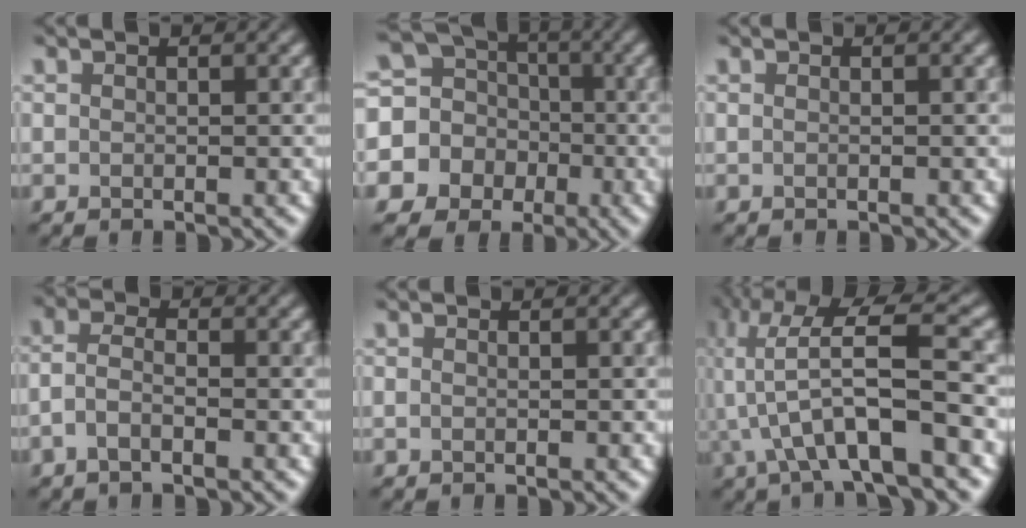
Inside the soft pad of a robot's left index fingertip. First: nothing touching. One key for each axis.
{"total": 10.8, "fx": -1.9, "fy": 10.1, "fz": 3.3, "tx": -0.104, "ty": 0.010, "tz": -0.055}
{"total": 0.6, "fx": 0.1, "fy": 0.4, "fz": 0.5, "tx": 0.000, "ty": -0.007, "tz": -0.007}
{"total": 2.3, "fx": -1.1, "fy": 0.9, "fz": 1.8, "tx": -0.040, "ty": 0.009, "tz": -0.031}
{"total": 0.7, "fx": 0.0, "fy": 0.4, "fz": 0.5, "tx": -0.004, "ty": -0.004, "tz": -0.003}
{"total": 9.6, "fx": -1.9, "fy": 2.7, "fz": 9.0, "tx": -0.167, "ty": 0.023, "tz": -0.038}